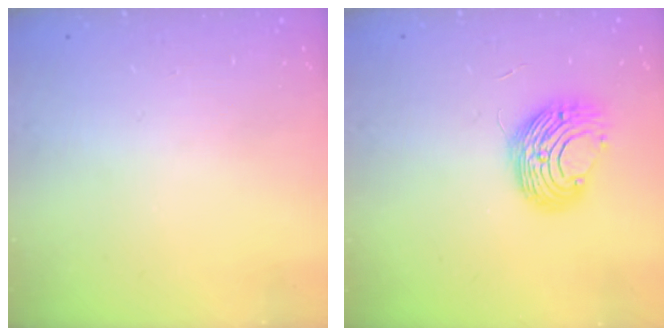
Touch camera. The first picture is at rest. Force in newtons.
{"total": 9.7, "press": 9.7, "slide": 0.1}